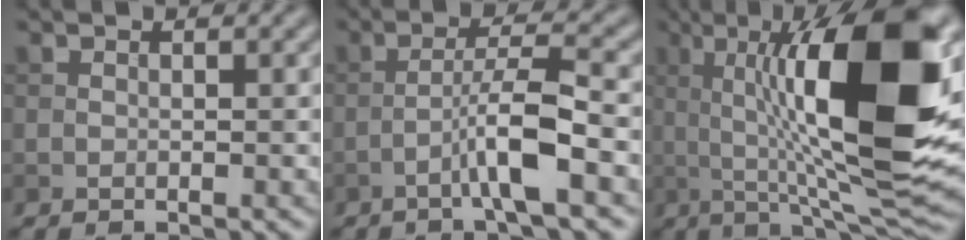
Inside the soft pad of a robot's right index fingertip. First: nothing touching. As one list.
[{"total": 4.8, "force": [-2.1, 0.3, 4.2], "torque": [-0.075, 0.020, -0.047]}, {"total": 14.8, "force": [2.5, 3.6, 14.2], "torque": [-0.209, 0.005, 0.035]}]